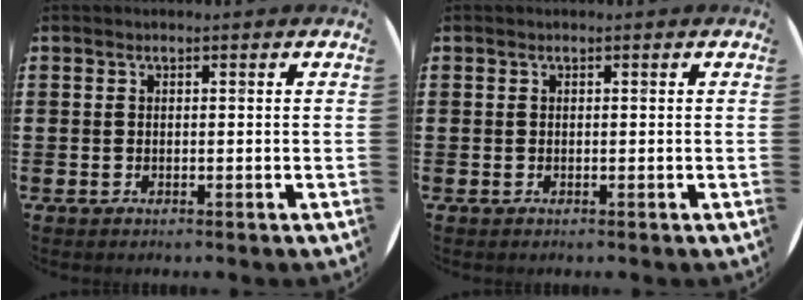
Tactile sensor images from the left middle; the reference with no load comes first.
{"total": 0.0}